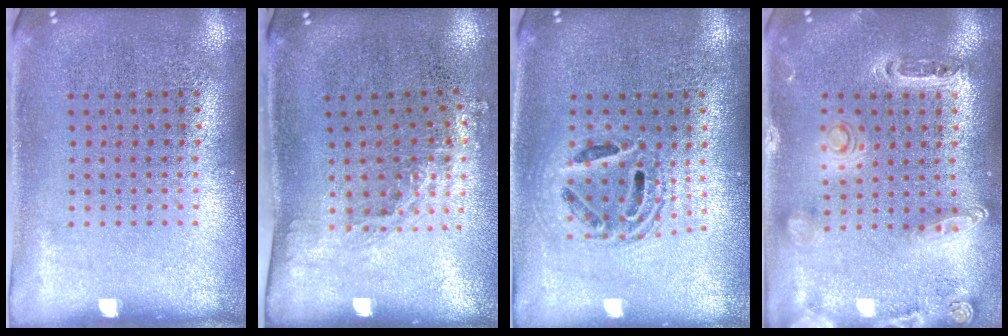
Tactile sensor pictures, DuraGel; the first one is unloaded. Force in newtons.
{"total": 1.4, "press": 1.1, "slide": 0.9}
{"total": 1.5, "press": 1.3, "slide": 0.8}
{"total": 1.4, "press": 1.4, "slide": 0.3}